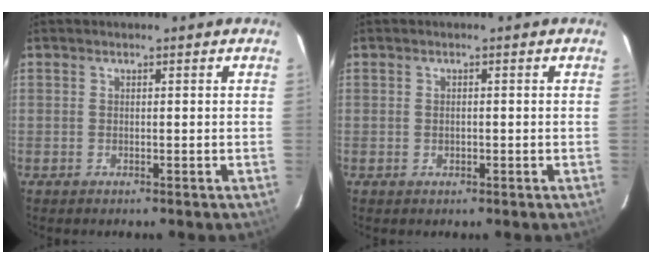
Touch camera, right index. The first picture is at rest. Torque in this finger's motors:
{"motor_torque": [0.08, 0.12, -0.08, -0.01]}